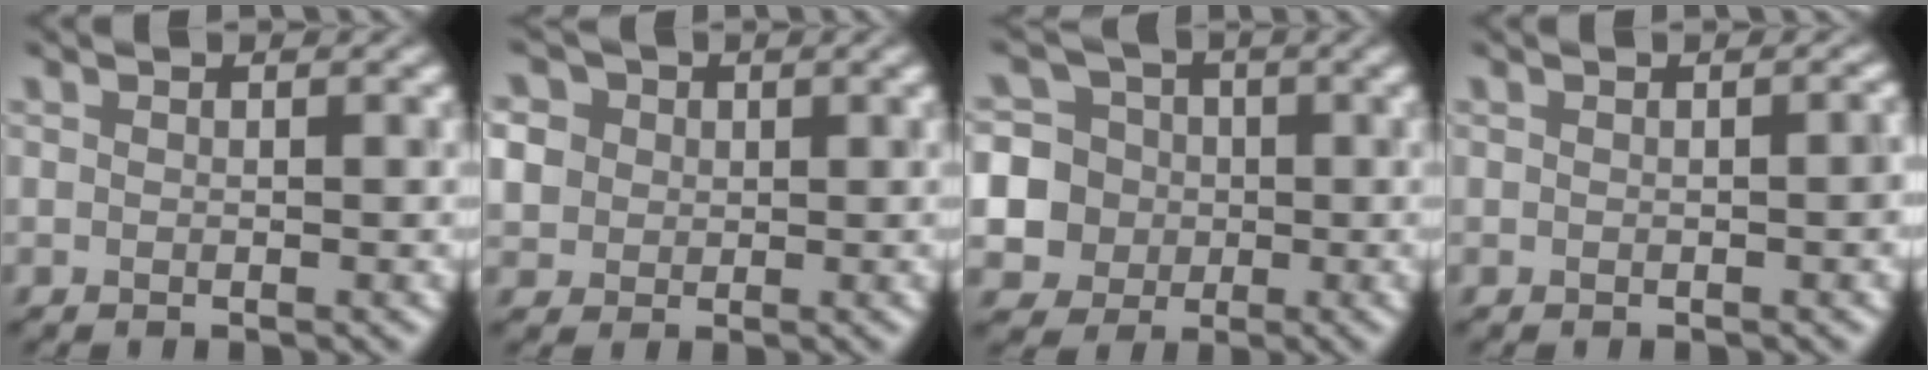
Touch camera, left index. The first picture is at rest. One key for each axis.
{"total": 6.2, "fx": 2.1, "fy": 5.2, "fz": 2.7, "tx": -0.072, "ty": 0.023, "tz": 0.025}
{"total": 9.3, "fx": -0.9, "fy": 9.0, "fz": 2.2, "tx": -0.075, "ty": 0.007, "tz": -0.027}
{"total": 0.8, "fx": -0.1, "fy": 0.0, "fz": 0.8, "tx": -0.010, "ty": 0.004, "tz": 0.001}